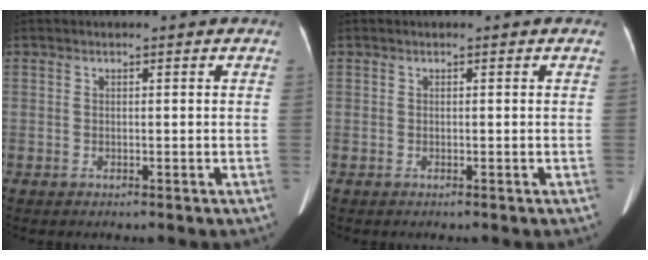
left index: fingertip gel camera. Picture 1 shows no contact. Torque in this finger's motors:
{"motor_torque": [0.01, 0.19, 0.05, 0.01]}